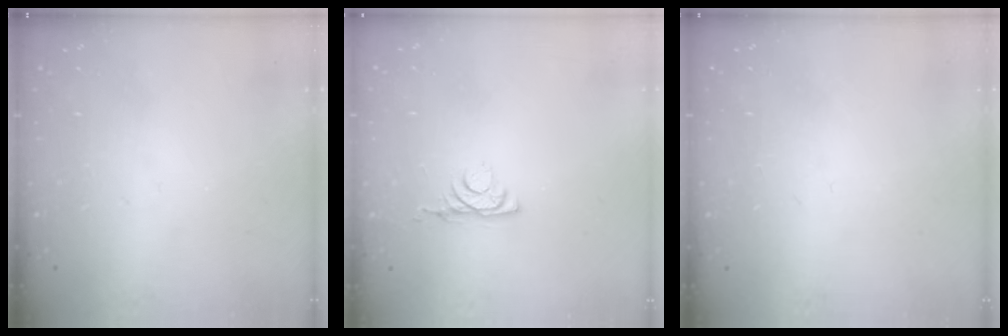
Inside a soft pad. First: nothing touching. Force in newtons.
{"total": 3.4, "press": 3.3, "slide": 0.6}
{"total": 0.7, "press": 0.6, "slide": 0.1}